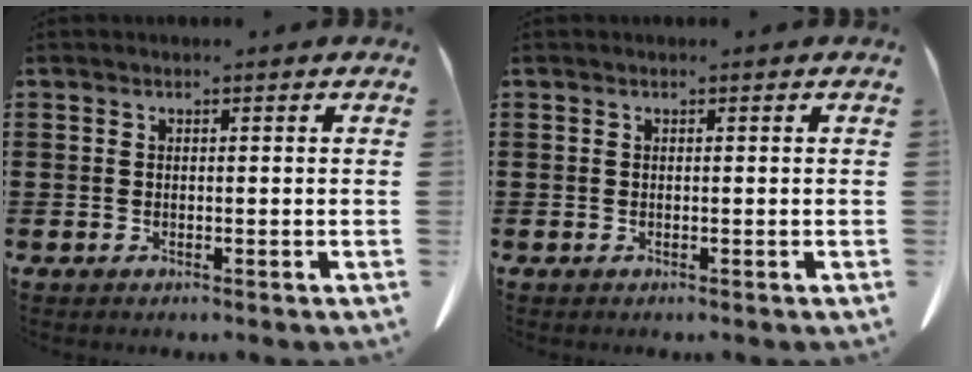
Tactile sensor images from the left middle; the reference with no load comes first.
{"total": 0.0}